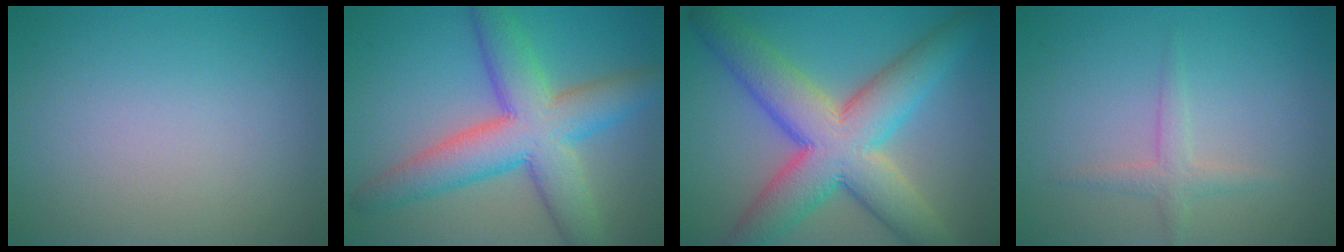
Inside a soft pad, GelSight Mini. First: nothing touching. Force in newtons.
{"total": 8.8, "press": 8.8, "slide": 0.2}
{"total": 10.5, "press": 10.5, "slide": 0.4}
{"total": 1.7, "press": 1.7, "slide": 0.0}